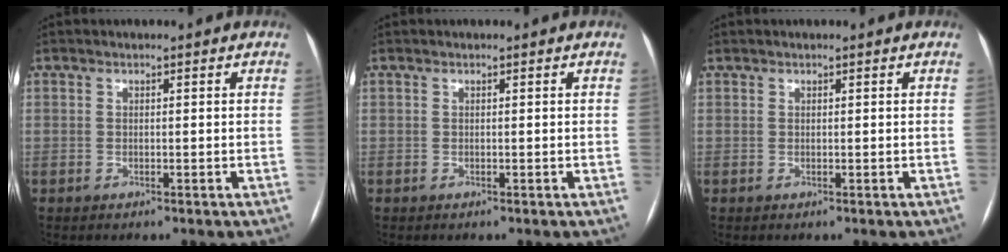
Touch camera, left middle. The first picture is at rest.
{"total": 0.0}
{"total": 0.0}